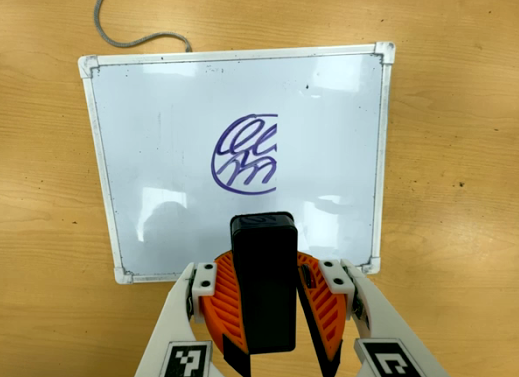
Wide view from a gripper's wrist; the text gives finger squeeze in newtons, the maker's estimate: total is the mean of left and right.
{"total": 10.7, "left": 11.0, "right": 10.3}